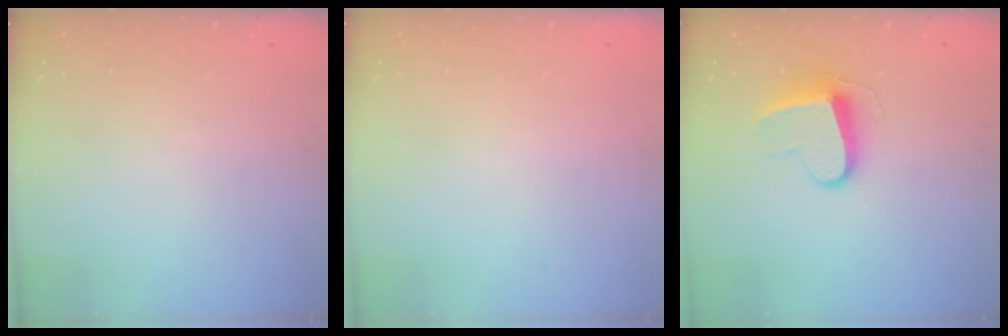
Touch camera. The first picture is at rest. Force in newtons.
{"total": 0.6, "press": 0.5, "slide": 0.2}
{"total": 9.7, "press": 9.7, "slide": 0.4}